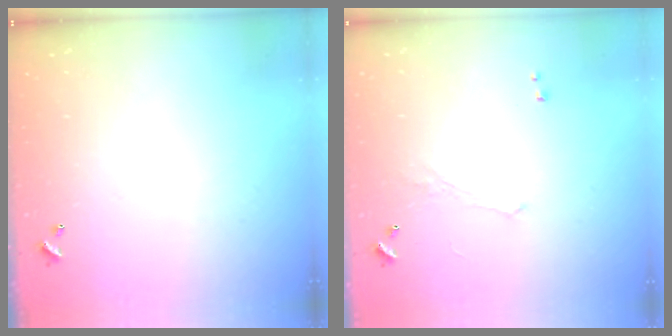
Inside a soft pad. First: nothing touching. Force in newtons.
{"total": 0.9, "press": 0.7, "slide": 0.5}